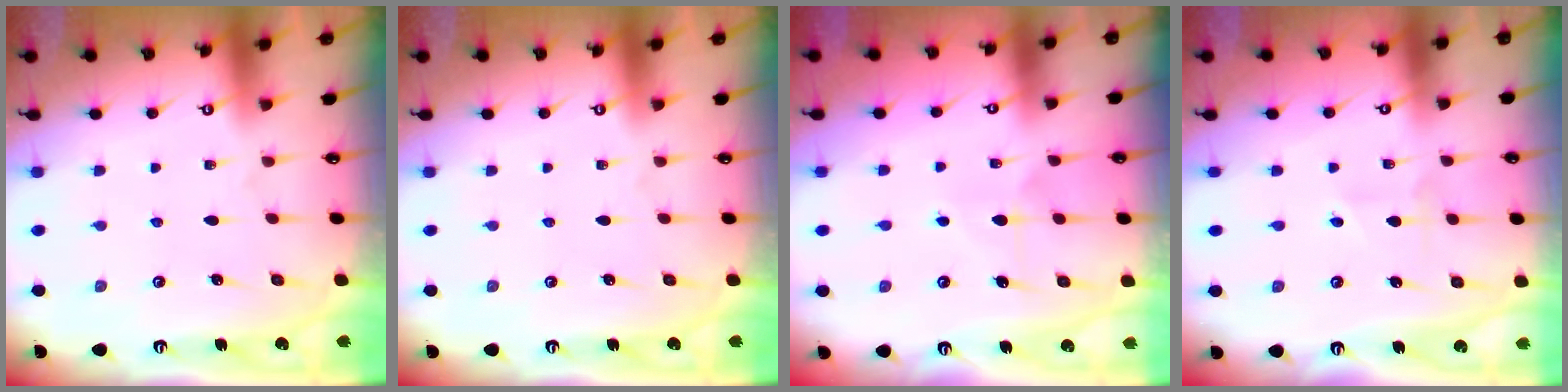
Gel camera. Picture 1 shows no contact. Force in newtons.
{"total": 0.0}
{"total": 5.5, "press": 5.4, "slide": 0.8}
{"total": 1.6, "press": 1.5, "slide": 0.7}